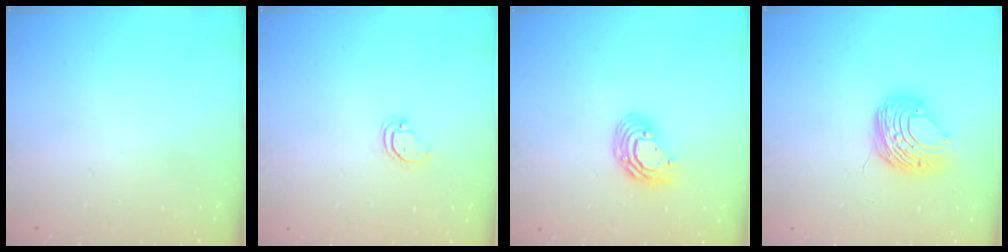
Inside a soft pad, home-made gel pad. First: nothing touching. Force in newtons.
{"total": 3.1, "press": 3.1, "slide": 0.4}
{"total": 9.1, "press": 9.1, "slide": 1.1}
{"total": 8.9, "press": 8.9, "slide": 0.5}